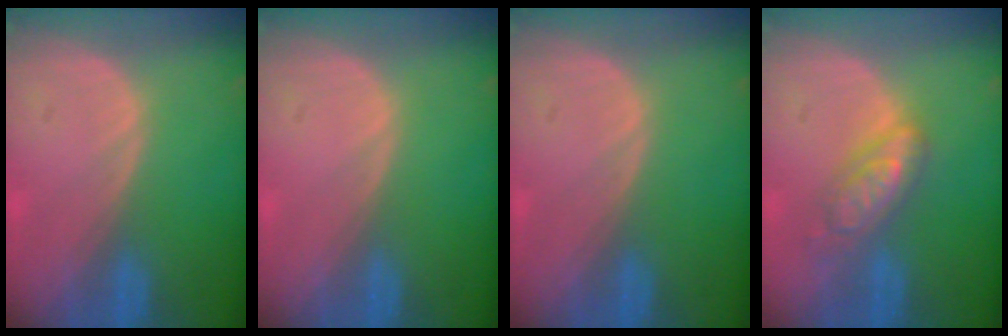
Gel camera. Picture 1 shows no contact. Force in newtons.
{"total": 0.0}
{"total": 0.0}
{"total": 5.5, "press": 5.5, "slide": 0.2}